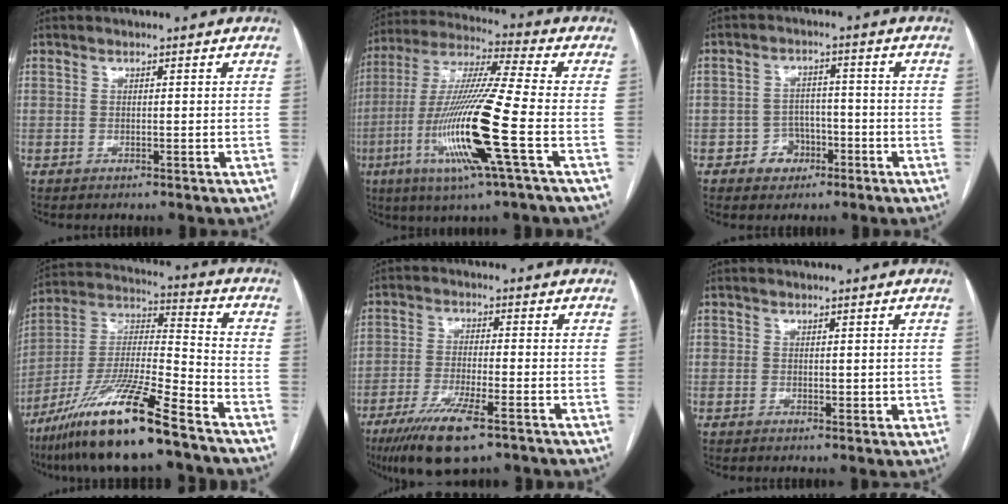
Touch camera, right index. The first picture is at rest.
{"total": 18.0, "force": [-5.4, -0.5, 17.1], "torque": [-0.350, -0.019, -0.110]}
{"total": 4.5, "force": [-2.1, 3.8, 1.0], "torque": [-0.006, 0.015, -0.028]}
{"total": 18.7, "force": [-12.9, 1.0, 13.5], "torque": [-0.286, -0.030, -0.239]}
{"total": 9.9, "force": [-6.2, 1.5, 7.6], "torque": [-0.140, -0.024, -0.103]}
{"total": 1.8, "force": [0.4, 1.5, 1.0], "torque": [-0.007, -0.002, 0.007]}